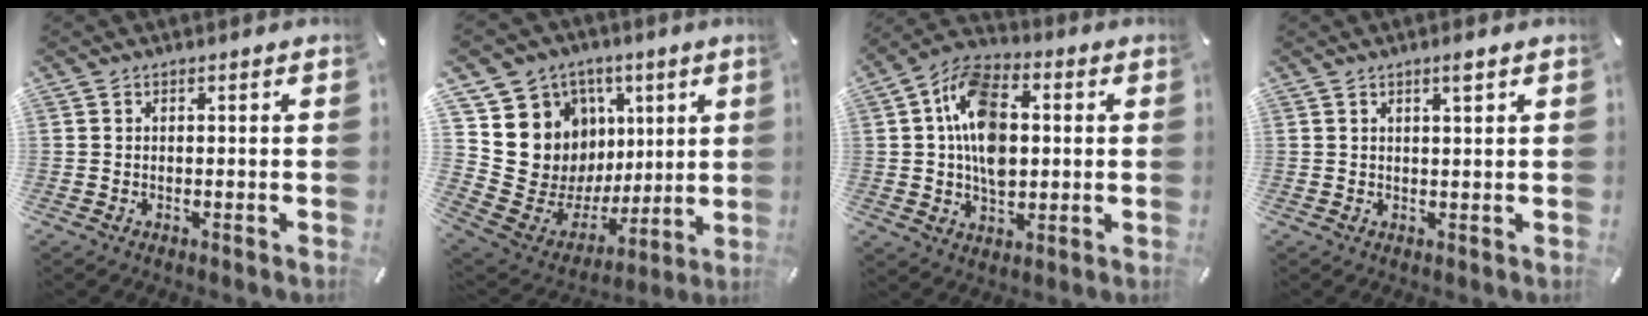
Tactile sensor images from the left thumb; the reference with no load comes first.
{"total": 14.1, "force": [3.8, 13.4, 2.4], "torque": [-0.024, -0.056, 0.104]}
{"total": 14.2, "force": [1.1, 10.2, 9.9], "torque": [-0.187, 0.018, 0.021]}
{"total": 2.3, "force": [1.4, 0.2, 1.8], "torque": [-0.037, 0.002, 0.023]}